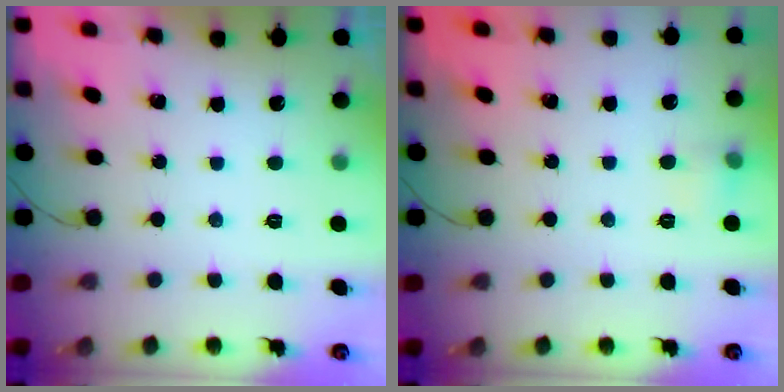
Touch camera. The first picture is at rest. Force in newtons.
{"total": 6.4, "press": 6.3, "slide": 1.4}